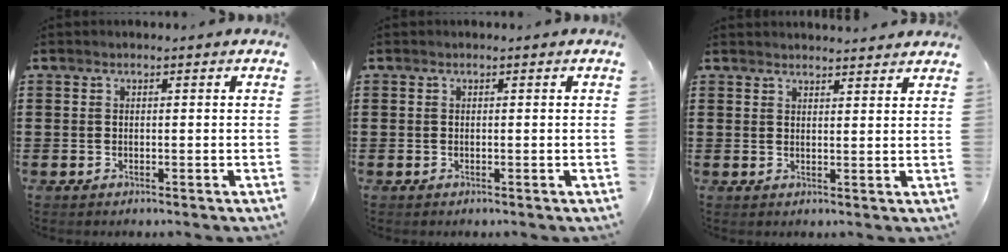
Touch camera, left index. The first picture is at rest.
{"total": 0.0}
{"total": 2.3, "force": [2.2, -0.1, 0.0], "torque": [-0.006, -0.004, 0.044]}